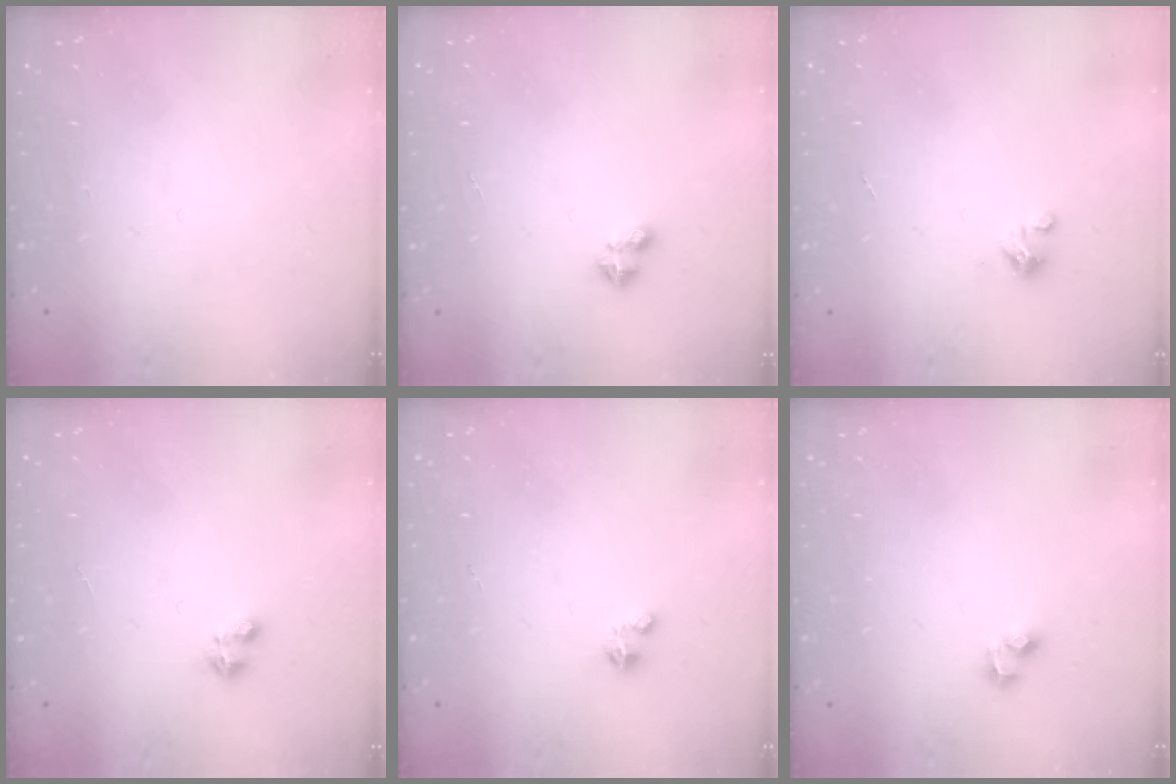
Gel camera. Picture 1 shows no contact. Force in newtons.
{"total": 2.4, "press": 2.4, "slide": 0.4}
{"total": 2.0, "press": 2.0, "slide": 0.2}
{"total": 2.2, "press": 2.2, "slide": 0.4}
{"total": 1.4, "press": 1.4, "slide": 0.2}
{"total": 2.7, "press": 2.4, "slide": 1.1}